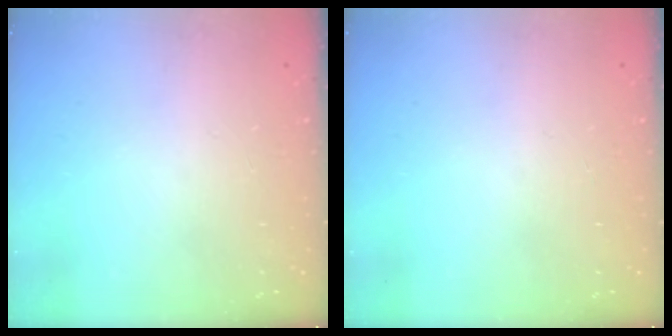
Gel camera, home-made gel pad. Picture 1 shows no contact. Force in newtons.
{"total": 0.0}